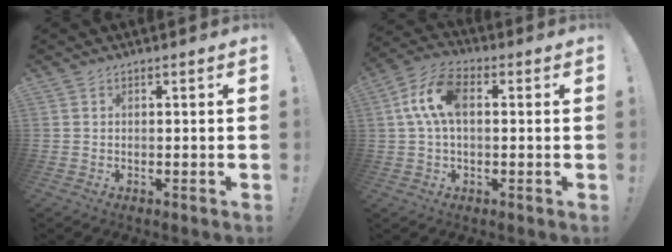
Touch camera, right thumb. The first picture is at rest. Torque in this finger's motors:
{"motor_torque": [0.40, 0.38, 0.05, 0.02, 0.13]}